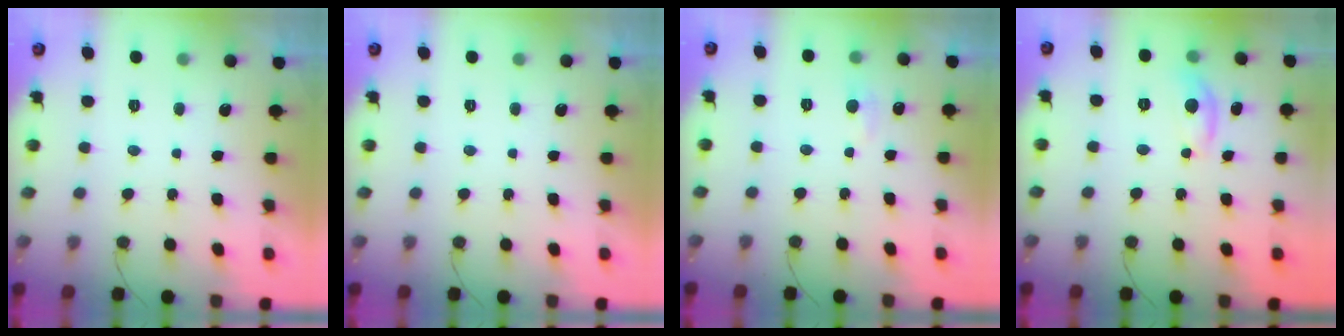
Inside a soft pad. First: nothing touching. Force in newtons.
{"total": 0.0}
{"total": 5.8, "press": 5.7, "slide": 0.8}
{"total": 7.8, "press": 7.8, "slide": 0.5}